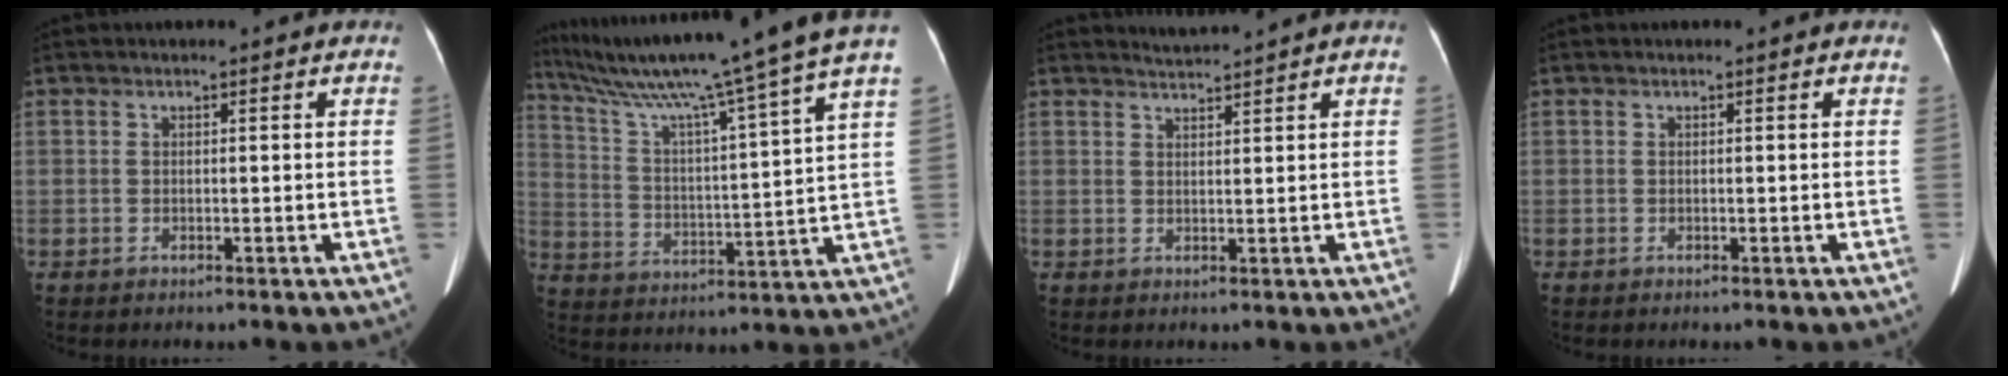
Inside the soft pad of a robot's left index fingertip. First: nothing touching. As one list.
[{"total": 22.8, "force": [18.5, -2.2, 13.1], "torque": [-0.224, -0.016, 0.273]}, {"total": 2.1, "force": [1.9, -1.0, -0.2], "torque": [-0.003, -0.003, 0.042]}, {"total": 0.0}]